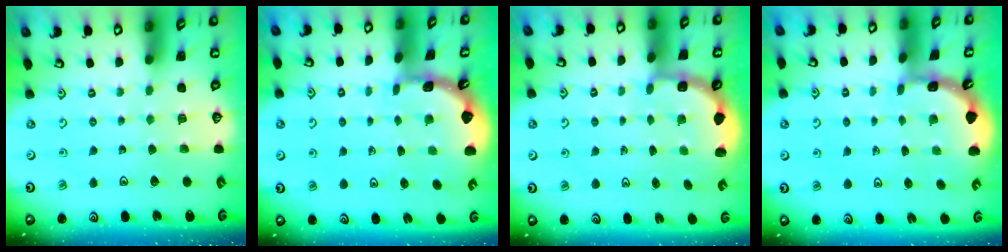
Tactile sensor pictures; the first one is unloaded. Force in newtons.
{"total": 1.7, "press": 1.6, "slide": 0.1}
{"total": 2.7, "press": 2.3, "slide": 1.4}
{"total": 1.8, "press": 1.8, "slide": 0.1}